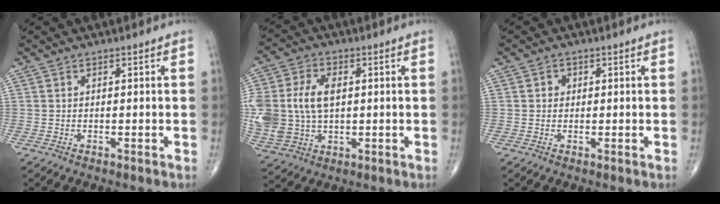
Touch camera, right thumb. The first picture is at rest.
{"total": 16.5, "force": [1.4, 11.3, 12.0], "torque": [-0.289, 0.001, 0.039]}
{"total": 1.4, "force": [0.2, 1.3, 0.5], "torque": [0.000, 0.002, 0.001]}